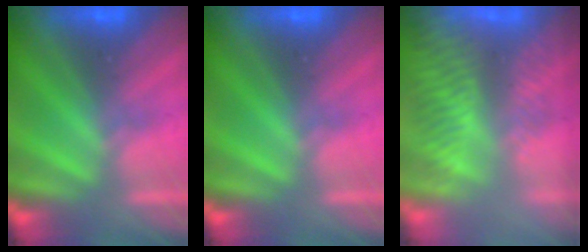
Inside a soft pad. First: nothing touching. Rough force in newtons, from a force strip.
{"total": 0.0}
{"total": 9.2}